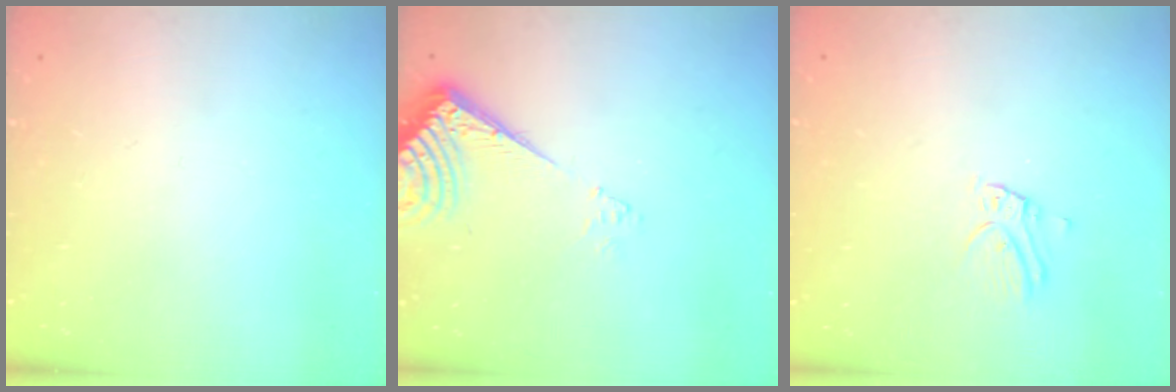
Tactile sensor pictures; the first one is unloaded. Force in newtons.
{"total": 8.4, "press": 8.3, "slide": 1.0}
{"total": 4.3, "press": 4.2, "slide": 0.4}